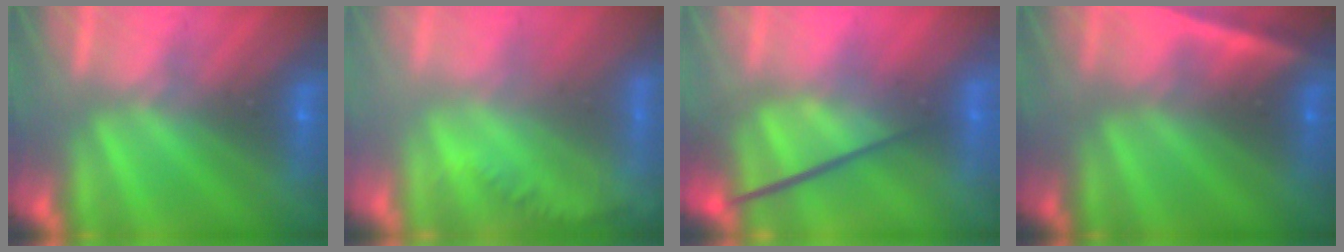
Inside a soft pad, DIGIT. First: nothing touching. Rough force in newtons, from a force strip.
{"total": 1.3}
{"total": 4.1}
{"total": 4.6}